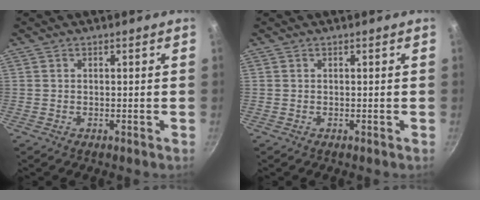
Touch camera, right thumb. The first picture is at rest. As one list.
[{"total": 0.0}]